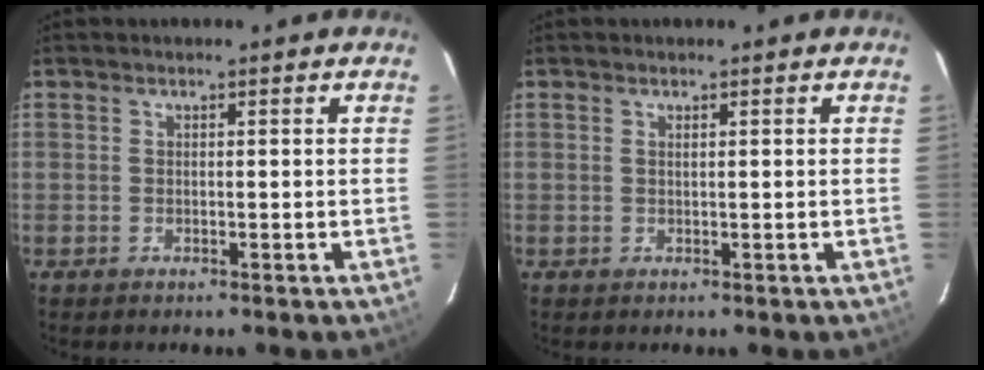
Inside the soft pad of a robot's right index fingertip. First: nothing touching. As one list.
[{"total": 0.6, "force": [0.3, 0.0, 0.5], "torque": [-0.011, 0.002, 0.006]}]